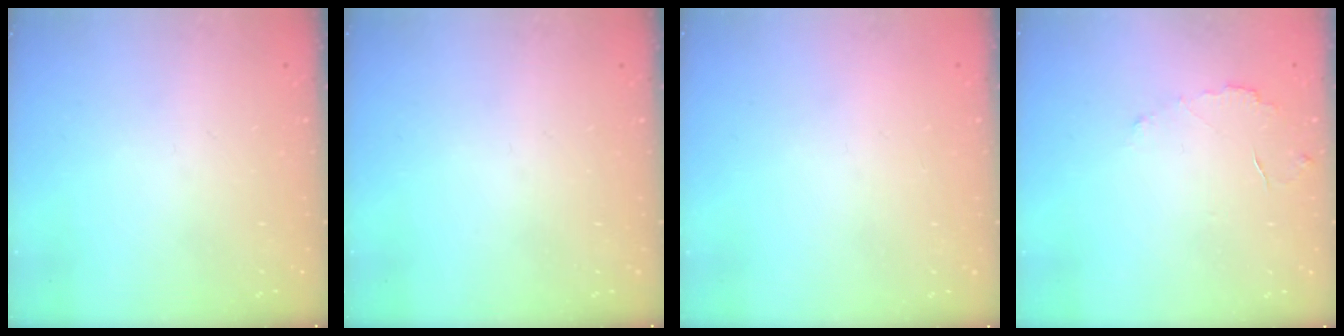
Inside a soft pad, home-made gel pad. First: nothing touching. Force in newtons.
{"total": 0.0}
{"total": 2.1, "press": 2.1, "slide": 0.1}
{"total": 3.8, "press": 3.8, "slide": 0.2}